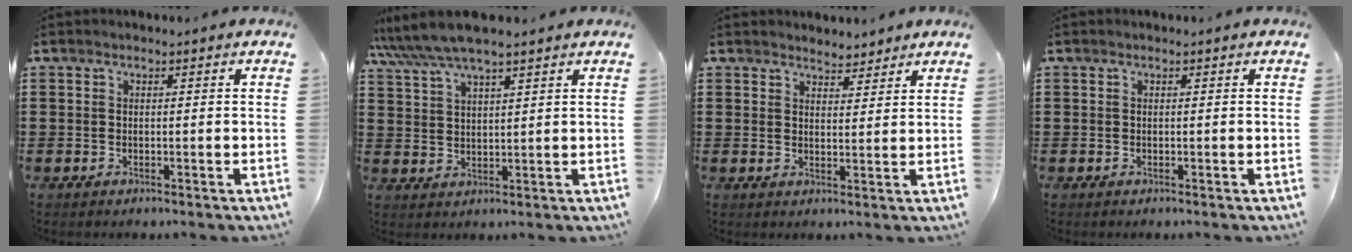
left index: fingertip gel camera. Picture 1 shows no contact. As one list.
[{"total": 5.9, "force": [5.0, 0.9, 3.1], "torque": [-0.073, -0.011, 0.090]}, {"total": 3.0, "force": [2.9, 0.8, 0.0], "torque": [-0.010, -0.004, 0.055]}, {"total": 0.0}]